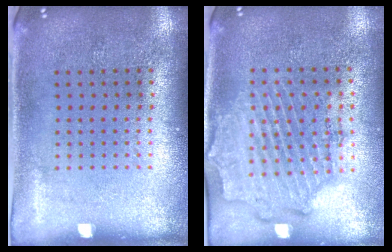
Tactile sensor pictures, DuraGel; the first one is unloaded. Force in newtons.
{"total": 1.9, "press": 1.7, "slide": 0.7}